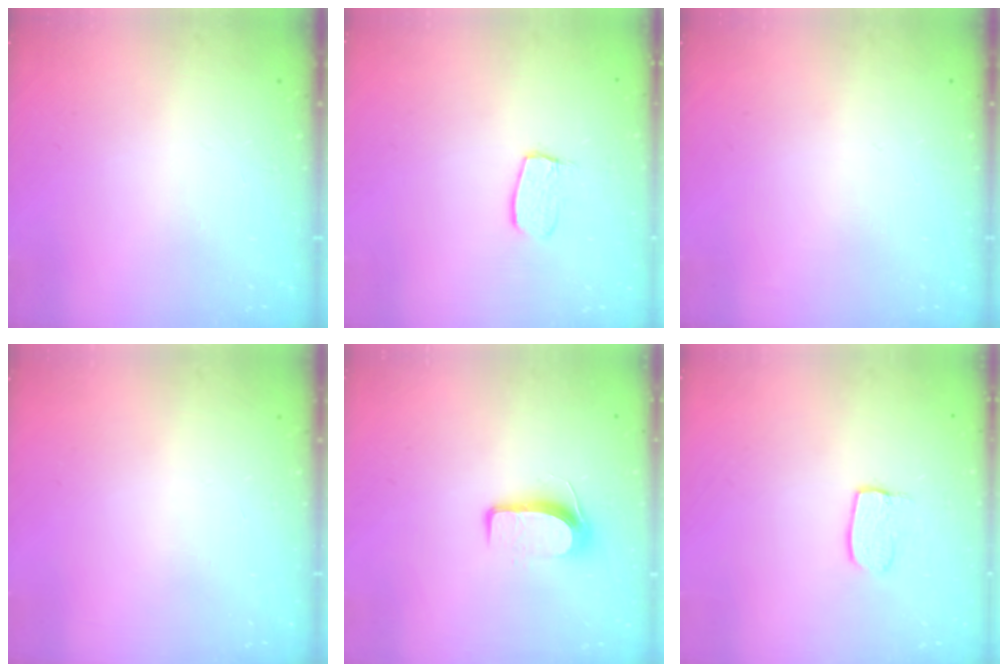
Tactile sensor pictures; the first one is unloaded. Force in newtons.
{"total": 6.8, "press": 6.8, "slide": 0.3}
{"total": 0.0}
{"total": 0.0}
{"total": 7.9, "press": 7.9, "slide": 0.7}
{"total": 6.0, "press": 6.0, "slide": 0.3}